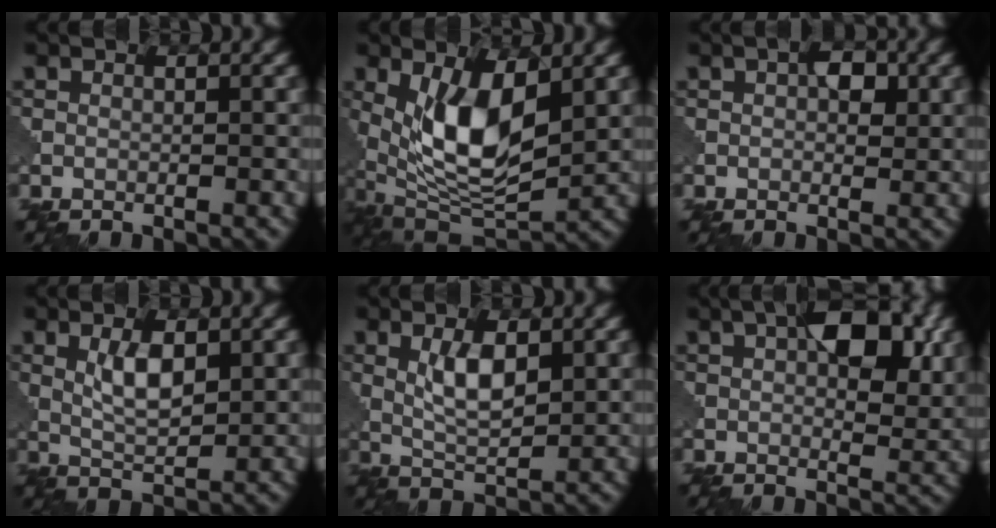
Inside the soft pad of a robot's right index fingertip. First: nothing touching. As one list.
[{"total": 8.8, "force": [2.0, 3.9, 7.6], "torque": [-0.151, -0.013, 0.040]}, {"total": 2.6, "force": [0.8, 1.5, 1.9], "torque": [-0.025, 0.001, 0.012]}, {"total": 3.3, "force": [1.3, 1.3, 2.8], "torque": [-0.057, -0.002, 0.029]}, {"total": 3.7, "force": [1.4, 1.5, 3.1], "torque": [-0.065, -0.003, 0.030]}, {"total": 8.3, "force": [3.0, 4.1, 6.6], "torque": [-0.092, 0.003, 0.044]}]